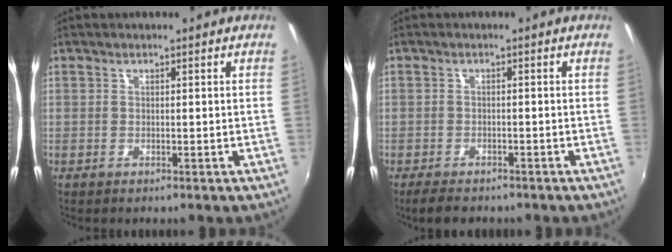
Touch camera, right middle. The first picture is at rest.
{"total": 4.3, "force": [-3.5, 1.6, 1.8], "torque": [-0.045, -0.011, -0.059]}